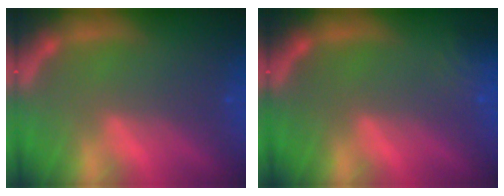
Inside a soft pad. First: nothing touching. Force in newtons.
{"total": 2.4}